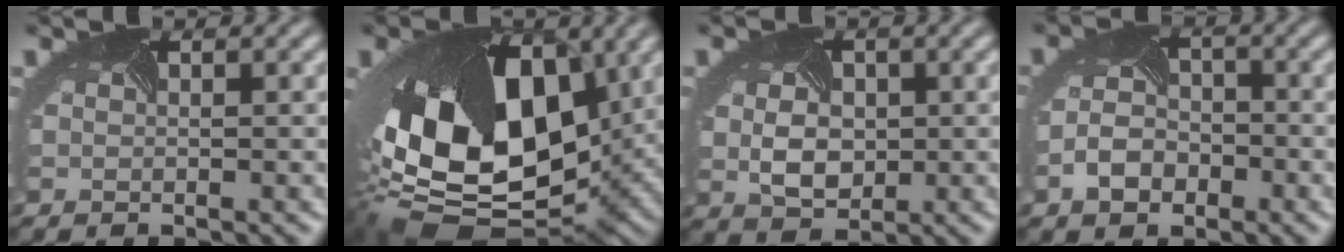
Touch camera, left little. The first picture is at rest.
{"total": 18.7, "force": [0.1, 12.4, 14.0], "torque": [-0.285, -0.066, 0.035]}
{"total": 3.3, "force": [0.0, 2.5, 2.2], "torque": [-0.048, -0.004, 0.008]}
{"total": 3.3, "force": [-1.9, 2.2, 1.5], "torque": [-0.033, -0.004, -0.037]}